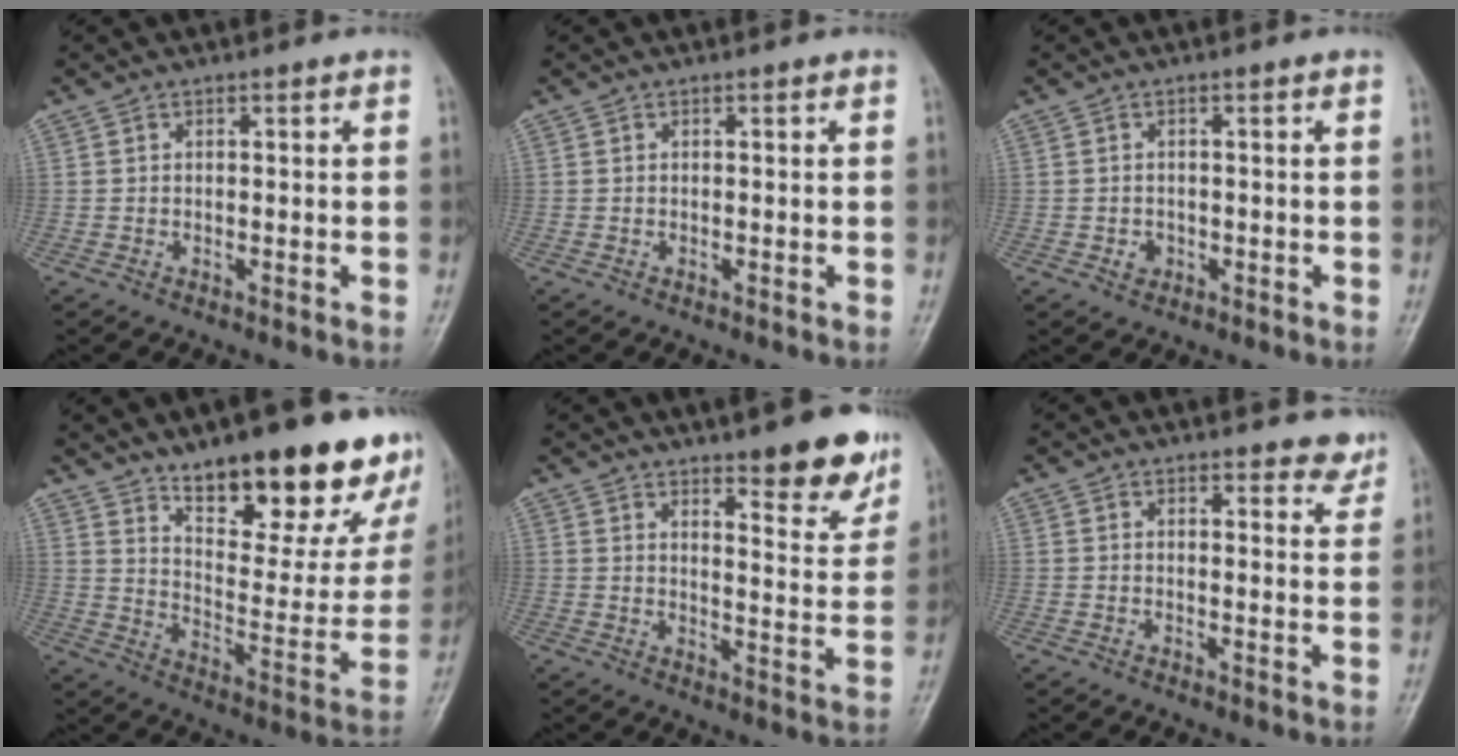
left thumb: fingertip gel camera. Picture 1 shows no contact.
{"total": 0.0}
{"total": 1.5, "force": [-0.5, 1.3, 0.5], "torque": [-0.001, 0.004, -0.004]}
{"total": 24.9, "force": [17.5, 8.7, 15.4], "torque": [-0.166, -0.103, 0.256]}
{"total": 11.1, "force": [7.9, 2.9, 7.4], "torque": [-0.062, -0.052, 0.109]}
{"total": 4.4, "force": [3.9, 1.7, 1.2], "torque": [0.013, -0.025, 0.038]}